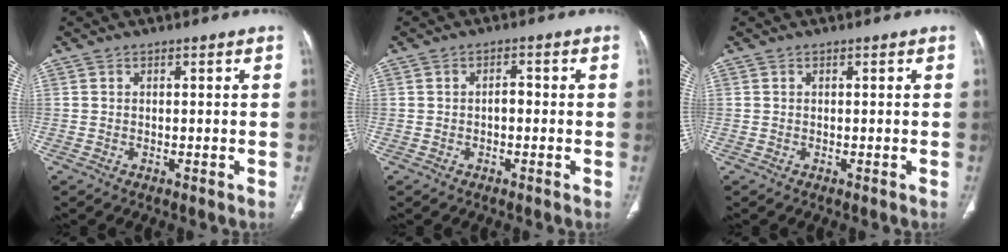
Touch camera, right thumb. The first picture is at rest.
{"total": 1.7, "force": [-0.3, 1.0, 1.4], "torque": [-0.014, 0.008, -0.008]}
{"total": 0.0}